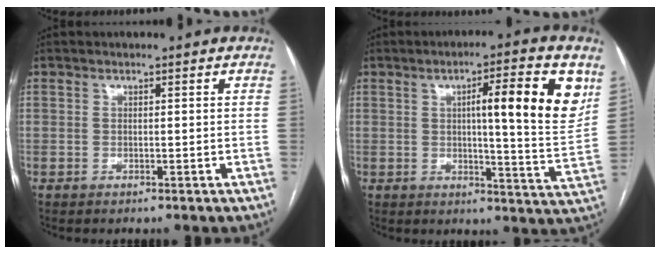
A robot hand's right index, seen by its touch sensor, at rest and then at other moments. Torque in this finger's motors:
{"motor_torque": [0.89, 0.81, 0.33, 0.11]}